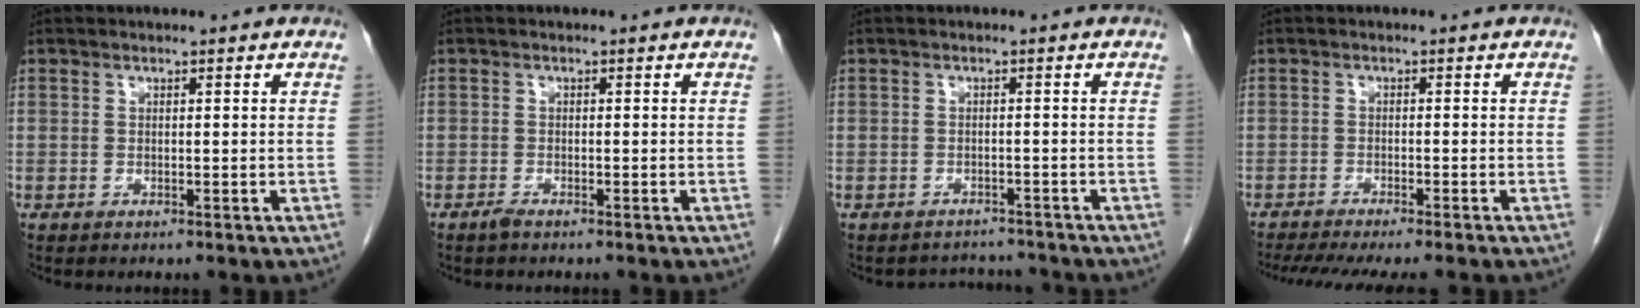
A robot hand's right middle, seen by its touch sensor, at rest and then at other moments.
{"total": 1.0, "force": [-0.8, 0.1, 0.5], "torque": [-0.015, -0.002, -0.016]}
{"total": 3.6, "force": [-3.3, 1.1, -0.8], "torque": [0.011, 0.010, -0.046]}
{"total": 11.3, "force": [-9.8, 0.7, 5.7], "torque": [-0.069, -0.017, -0.136]}